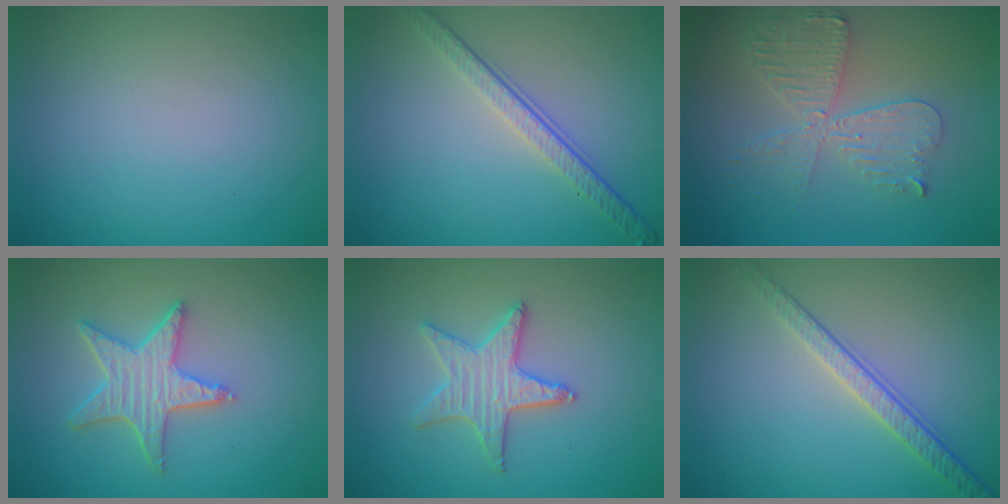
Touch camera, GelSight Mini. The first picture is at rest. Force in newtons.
{"total": 3.9, "press": 2.7, "slide": 2.8}
{"total": 4.6, "press": 4.0, "slide": 2.3}
{"total": 4.2, "press": 3.6, "slide": 2.1}
{"total": 3.4, "press": 3.3, "slide": 0.7}
{"total": 2.8, "press": 2.4, "slide": 1.5}